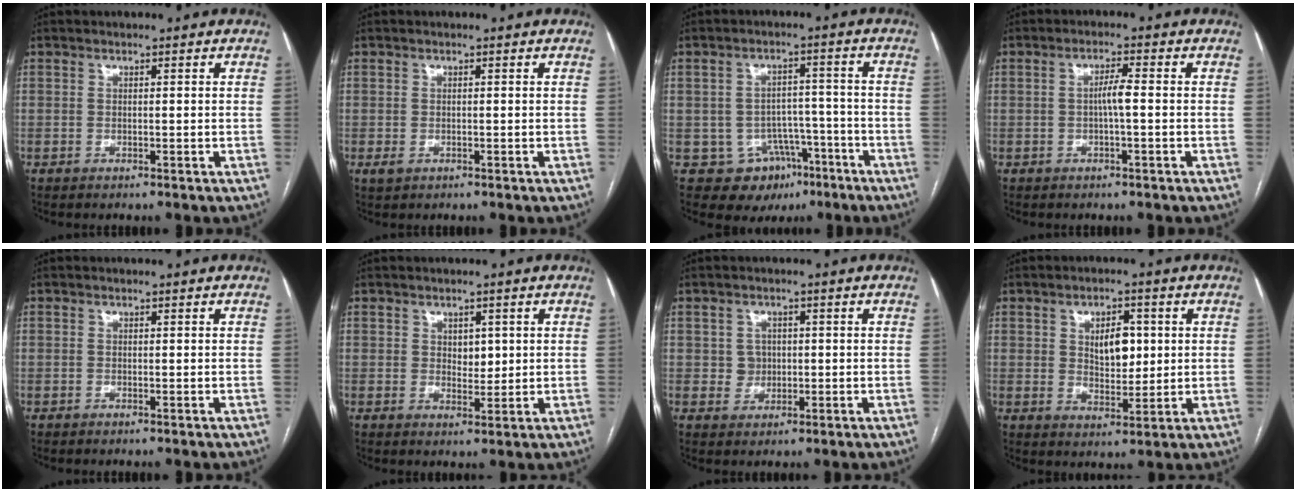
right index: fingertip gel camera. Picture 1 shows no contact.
{"total": 1.2, "force": [-0.4, 0.9, 0.7], "torque": [-0.013, -0.001, 0.001]}
{"total": 8.3, "force": [-4.2, 6.8, 2.3], "torque": [-0.018, 0.022, -0.050]}
{"total": 2.7, "force": [-0.3, 0.1, 2.7], "torque": [-0.048, 0.002, -0.006]}
{"total": 0.0}
{"total": 2.7, "force": [0.8, 1.8, 1.9], "torque": [-0.021, -0.004, 0.014]}
{"total": 2.9, "force": [0.2, 2.7, 0.8], "torque": [-0.008, 0.003, 0.007]}
{"total": 6.0, "force": [1.4, 3.2, 4.9], "torque": [-0.073, 0.002, 0.029]}